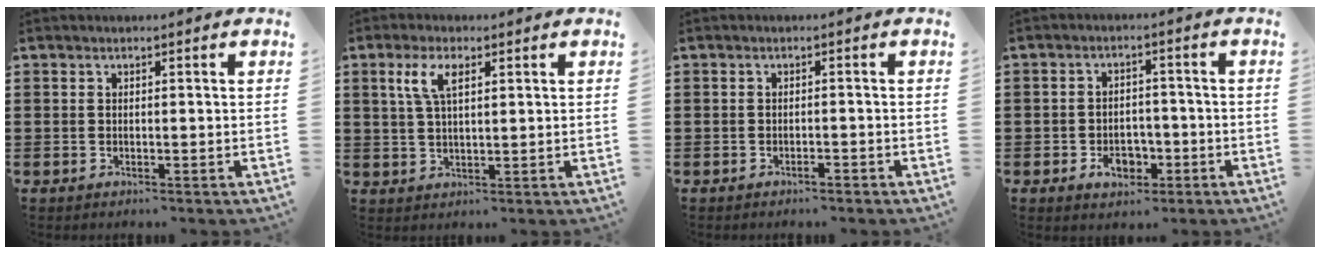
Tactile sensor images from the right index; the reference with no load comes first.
{"total": 4.9, "force": [1.9, 1.9, 4.1], "torque": [-0.088, 0.010, 0.032]}
{"total": 1.0, "force": [-0.9, 0.1, 0.5], "torque": [-0.013, -0.004, -0.016]}
{"total": 4.5, "force": [-2.0, 3.1, 2.7], "torque": [-0.040, 0.004, -0.037]}